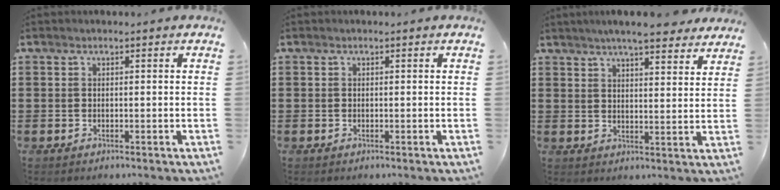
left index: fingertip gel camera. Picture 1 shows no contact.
{"total": 0.0}
{"total": 6.0, "force": [5.5, 0.2, 2.5], "torque": [-0.065, -0.016, 0.098]}